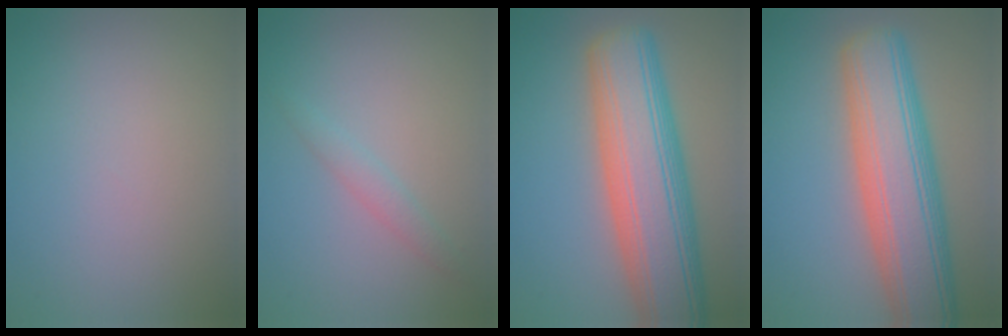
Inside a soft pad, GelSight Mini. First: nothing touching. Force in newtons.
{"total": 1.3, "press": 1.3, "slide": 0.1}
{"total": 11.5, "press": 11.5, "slide": 0.6}
{"total": 10.2, "press": 10.2, "slide": 0.5}